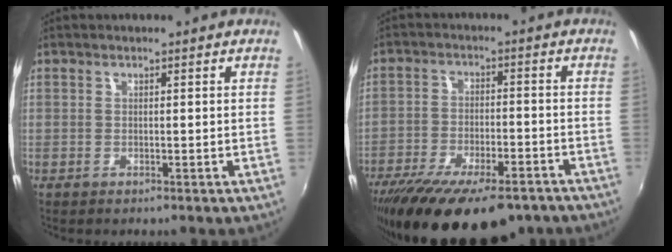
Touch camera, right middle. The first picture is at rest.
{"total": 22.4, "force": [-16.5, 8.1, 12.8], "torque": [-0.248, -0.046, -0.245]}